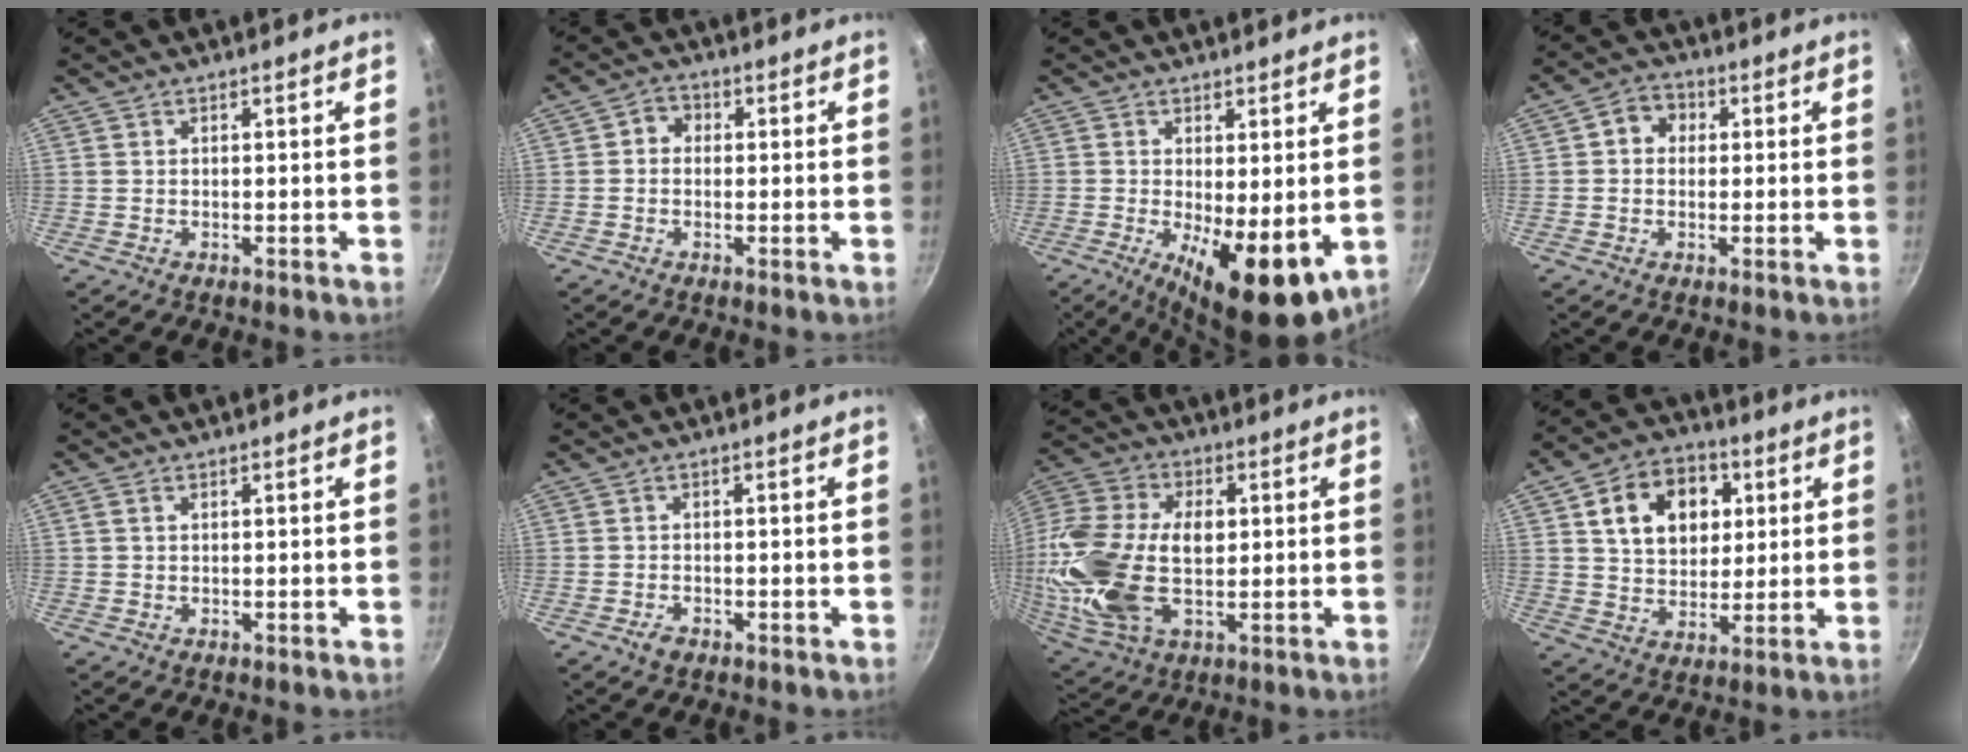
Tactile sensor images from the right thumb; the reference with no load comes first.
{"total": 3.1, "force": [0.1, 2.7, 1.5], "torque": [-0.012, 0.009, -0.008]}
{"total": 11.7, "force": [-1.7, 4.2, 10.8], "torque": [-0.150, -0.014, -0.013]}
{"total": 5.2, "force": [0.9, 4.4, 2.7], "torque": [-0.019, 0.009, 0.002]}
{"total": 0.9, "force": [0.4, 0.6, 0.6], "torque": [-0.011, 0.003, 0.007]}
{"total": 1.9, "force": [-1.2, 1.0, 0.9], "torque": [-0.019, 0.008, -0.019]}
{"total": 22.7, "force": [0.3, 13.9, 17.9], "torque": [-0.366, 0.009, 0.002]}
{"total": 14.8, "force": [4.2, 11.0, 8.9], "torque": [-0.111, 0.003, 0.063]}